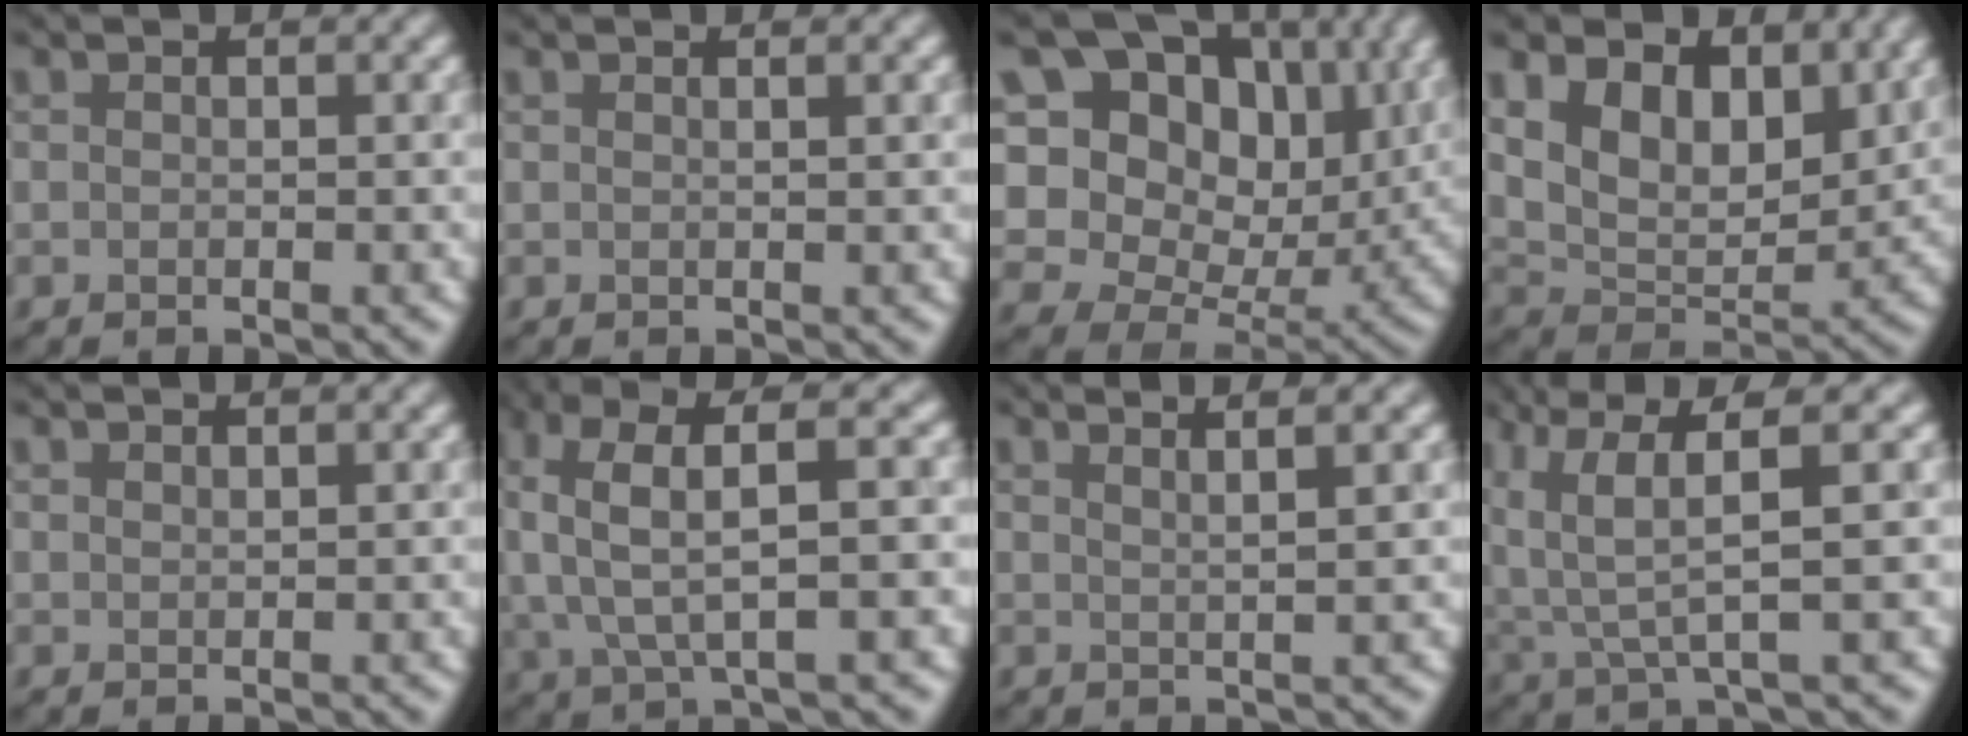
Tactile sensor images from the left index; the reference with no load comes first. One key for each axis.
{"total": 1.3, "fx": 0.6, "fy": 0.5, "fz": 1.0, "tx": -0.007, "ty": 0.003, "tz": -0.002}
{"total": 16.8, "fx": 6.3, "fy": 12.1, "fz": 9.7, "tx": -0.197, "ty": 0.033, "tz": 0.114}
{"total": 8.2, "fx": 3.9, "fy": 5.1, "fz": 5.1, "tx": -0.098, "ty": -0.014, "tz": 0.059}
{"total": 1.0, "fx": 0.9, "fy": 0.1, "fz": 0.2, "tx": -0.002, "ty": 0.001, "tz": 0.019}
{"total": 8.7, "fx": 2.3, "fy": 3.1, "fz": 7.8, "tx": -0.168, "ty": 0.020, "tz": 0.039}
{"total": 4.2, "fx": 2.8, "fy": 1.2, "fz": 2.9, "tx": -0.019, "ty": 0.023, "tz": 0.006}
{"total": 6.0, "fx": 2.7, "fy": 1.3, "fz": 5.2, "tx": -0.114, "ty": 0.006, "tz": 0.056}